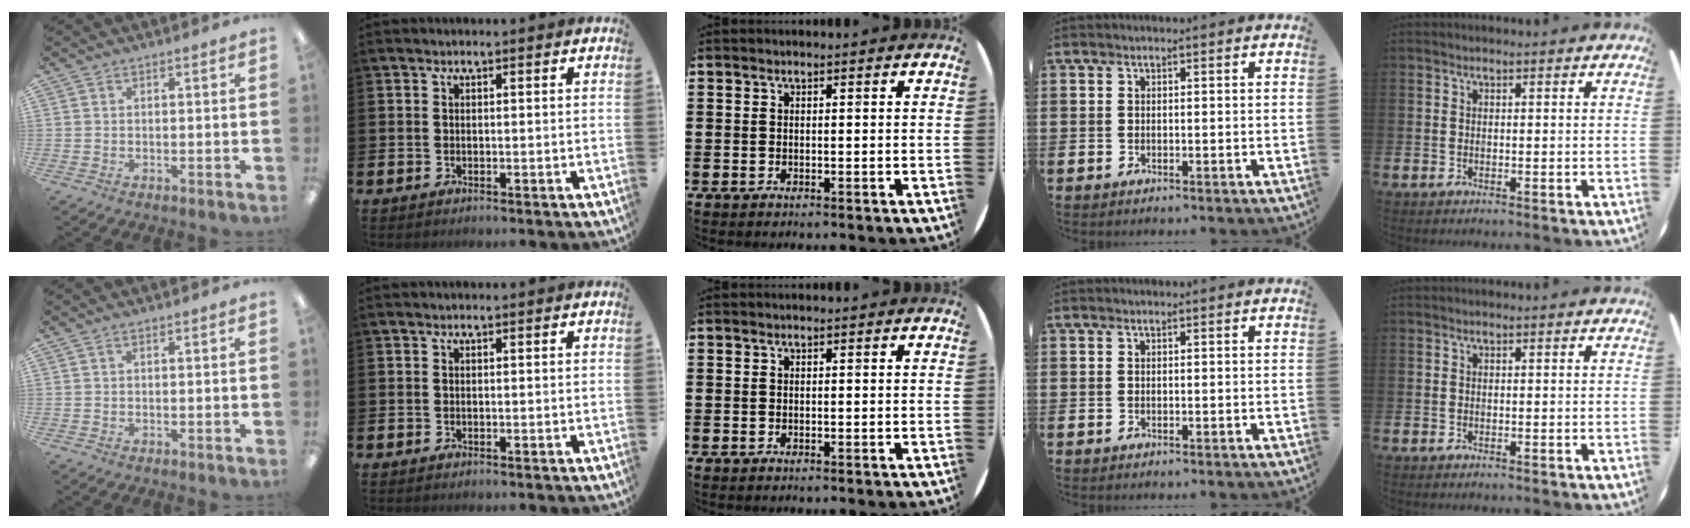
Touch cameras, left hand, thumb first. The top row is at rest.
{}